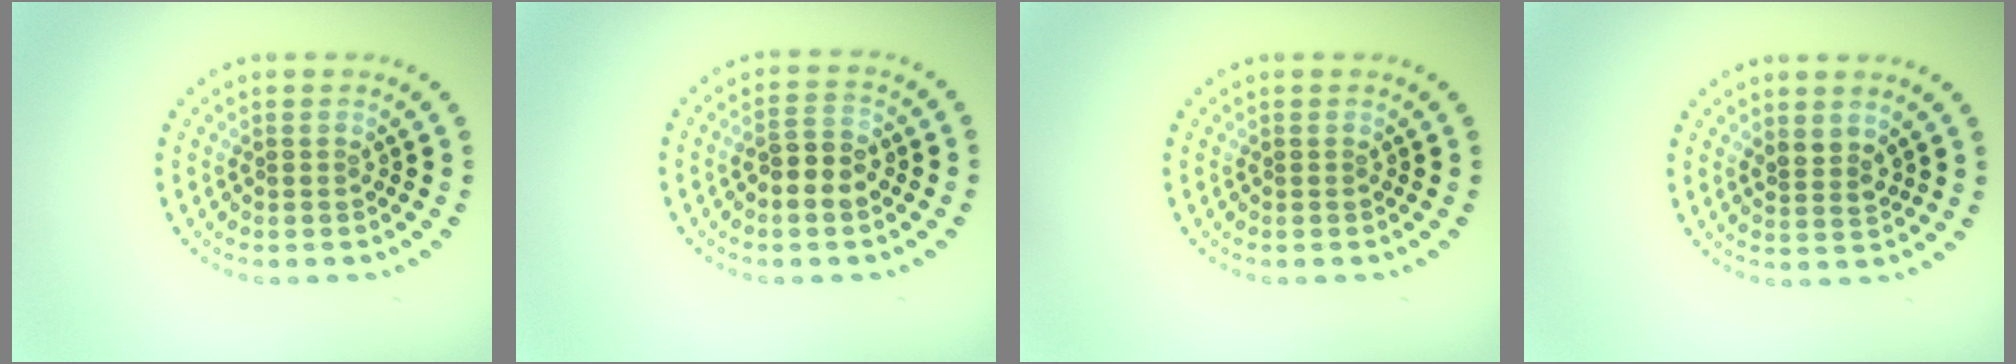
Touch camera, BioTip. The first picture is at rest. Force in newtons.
{"total": 2.9, "press": 2.9, "slide": 0.7}
{"total": 0.0}
{"total": 1.7, "press": 1.4, "slide": 0.9}